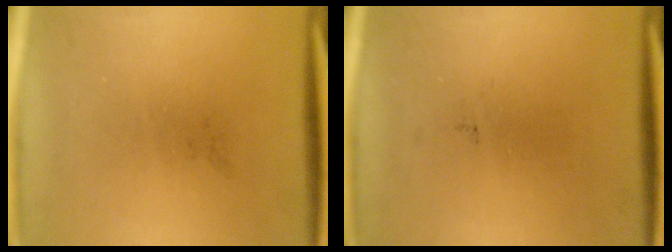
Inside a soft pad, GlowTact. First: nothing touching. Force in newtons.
{"total": 0.0}